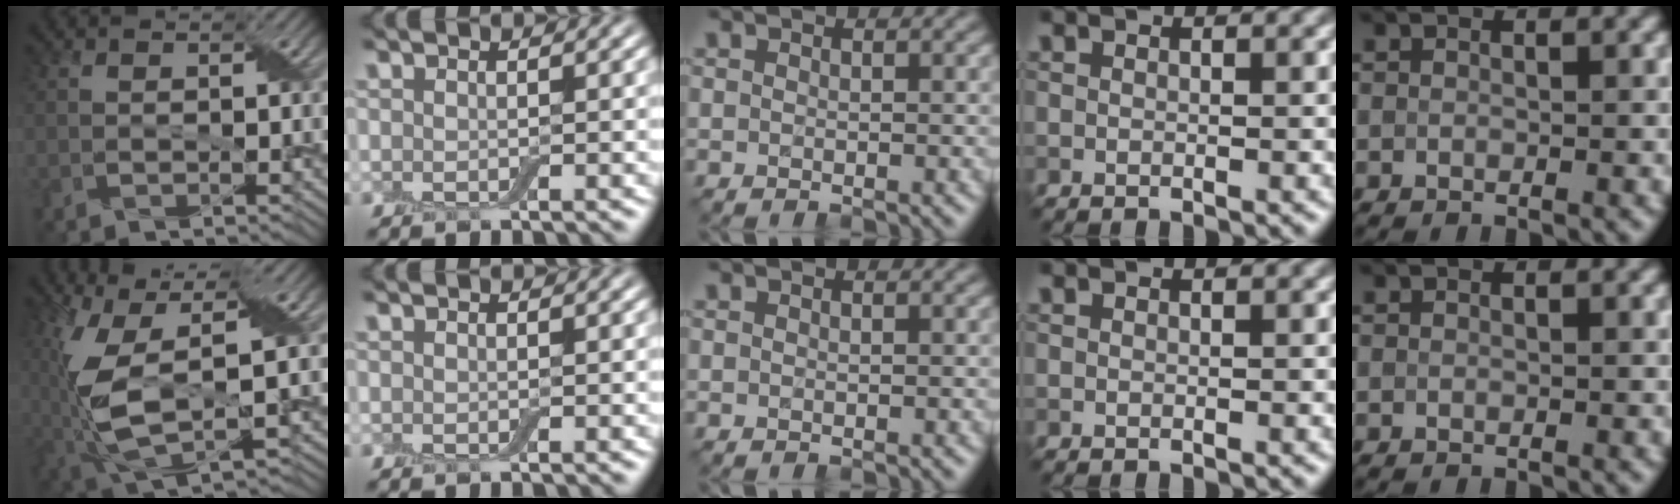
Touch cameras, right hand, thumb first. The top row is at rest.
{"thumb": {"total": 12.4, "force": [0.1, 5.6, 11.0], "torque": [-0.251, -0.022, 0.010]}}